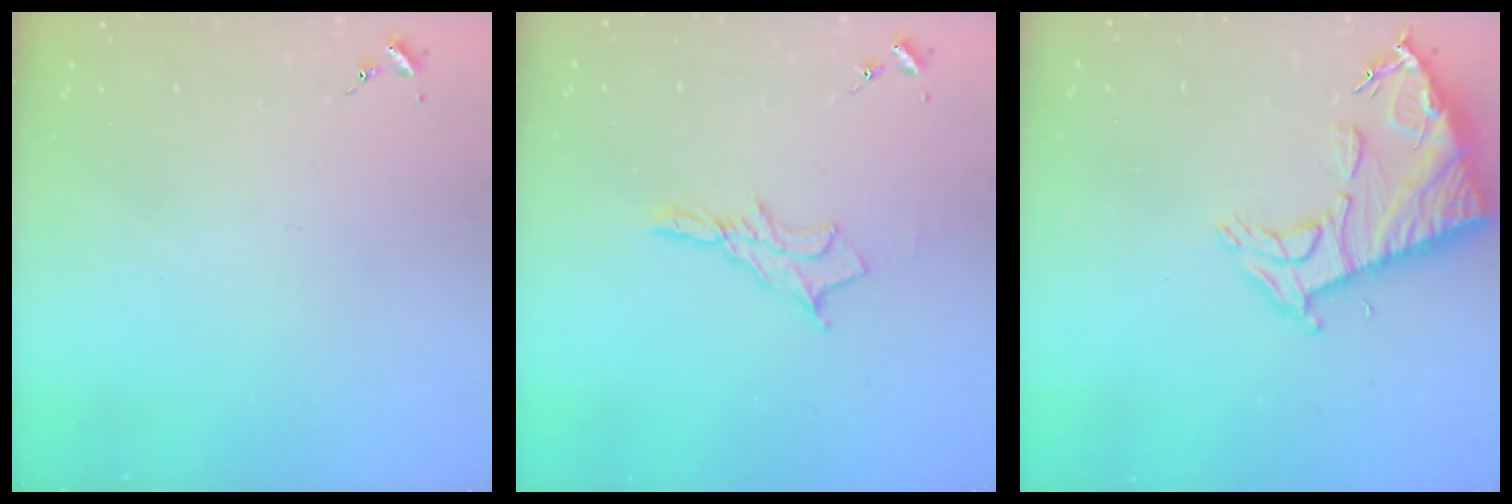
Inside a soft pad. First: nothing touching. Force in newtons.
{"total": 10.4, "press": 10.3, "slide": 0.7}
{"total": 13.1, "press": 13.0, "slide": 1.1}